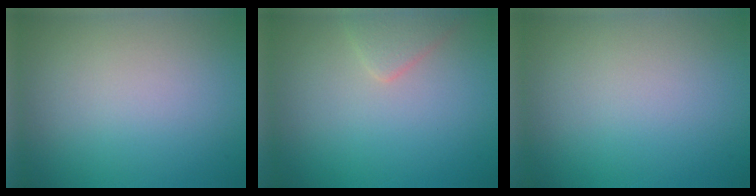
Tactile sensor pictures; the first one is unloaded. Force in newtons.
{"total": 1.9, "press": 1.9, "slide": 0.0}
{"total": 0.0}